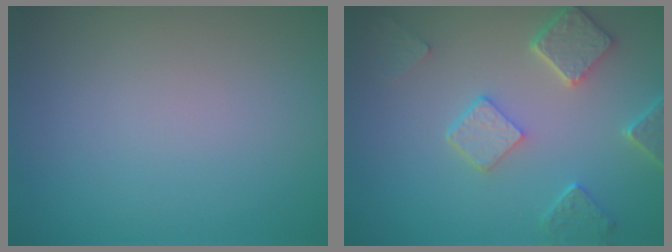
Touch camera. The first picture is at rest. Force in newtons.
{"total": 4.6, "press": 3.6, "slide": 2.8}